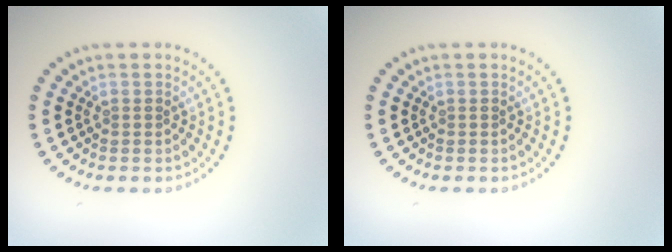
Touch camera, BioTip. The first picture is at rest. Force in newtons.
{"total": 0.0}